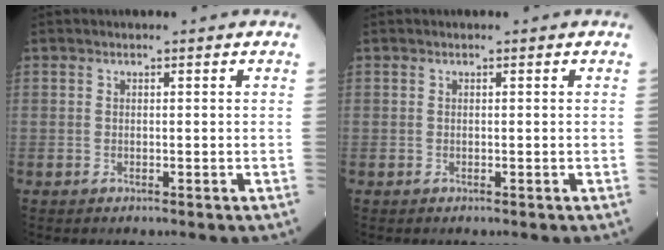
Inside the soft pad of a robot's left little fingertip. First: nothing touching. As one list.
[{"total": 0.0}]